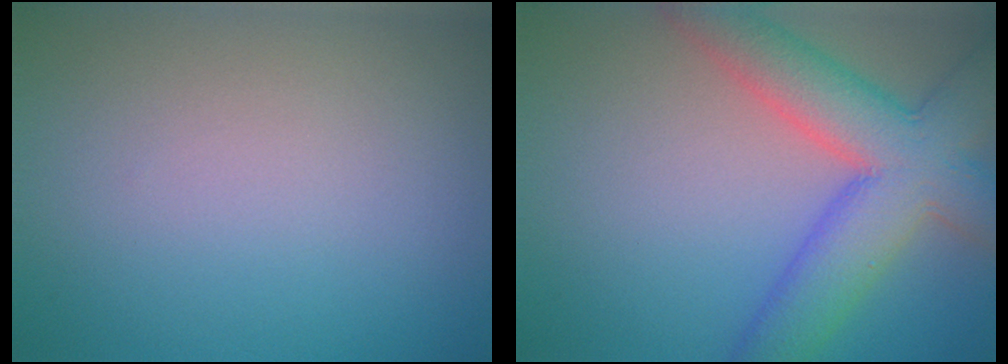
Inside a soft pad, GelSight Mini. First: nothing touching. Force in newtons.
{"total": 8.5, "press": 8.5, "slide": 0.4}